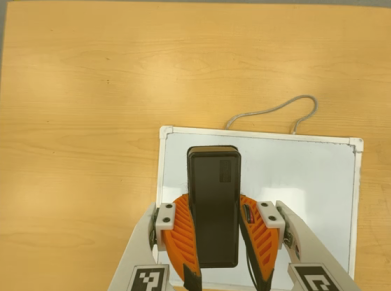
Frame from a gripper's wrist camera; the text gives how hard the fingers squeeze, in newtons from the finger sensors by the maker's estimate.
{"total": 9.3, "left": 8.0, "right": 10.6}